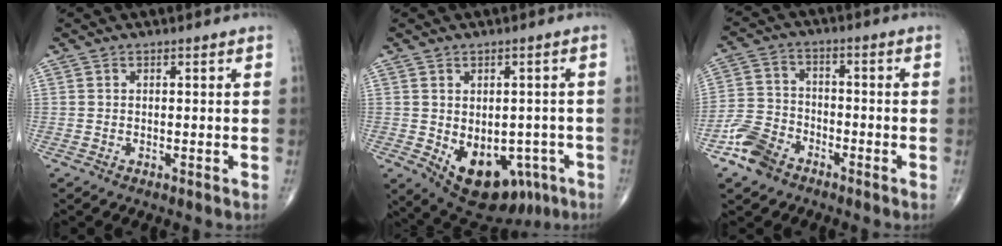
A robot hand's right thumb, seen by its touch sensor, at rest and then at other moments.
{"total": 13.8, "force": [-5.0, 8.8, 9.3], "torque": [-0.100, 0.009, -0.049]}
{"total": 8.2, "force": [-5.2, 5.2, 3.5], "torque": [-0.065, 0.024, -0.108]}